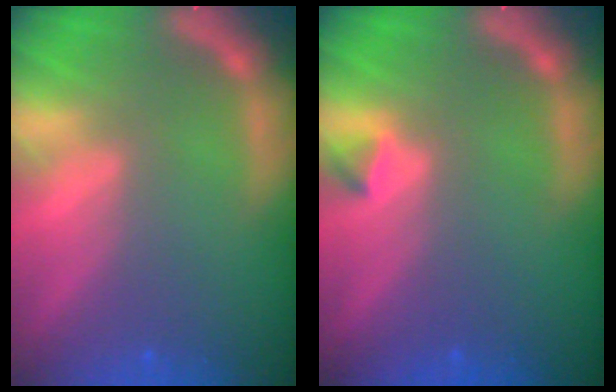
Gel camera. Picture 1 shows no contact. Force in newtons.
{"total": 0.9}